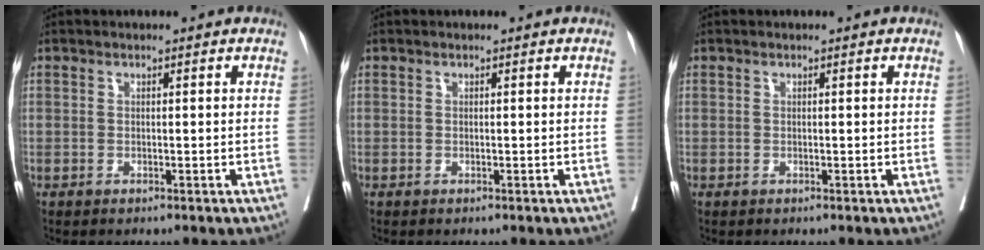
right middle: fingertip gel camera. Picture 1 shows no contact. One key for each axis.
{"total": 0.0}
{"total": 0.0}